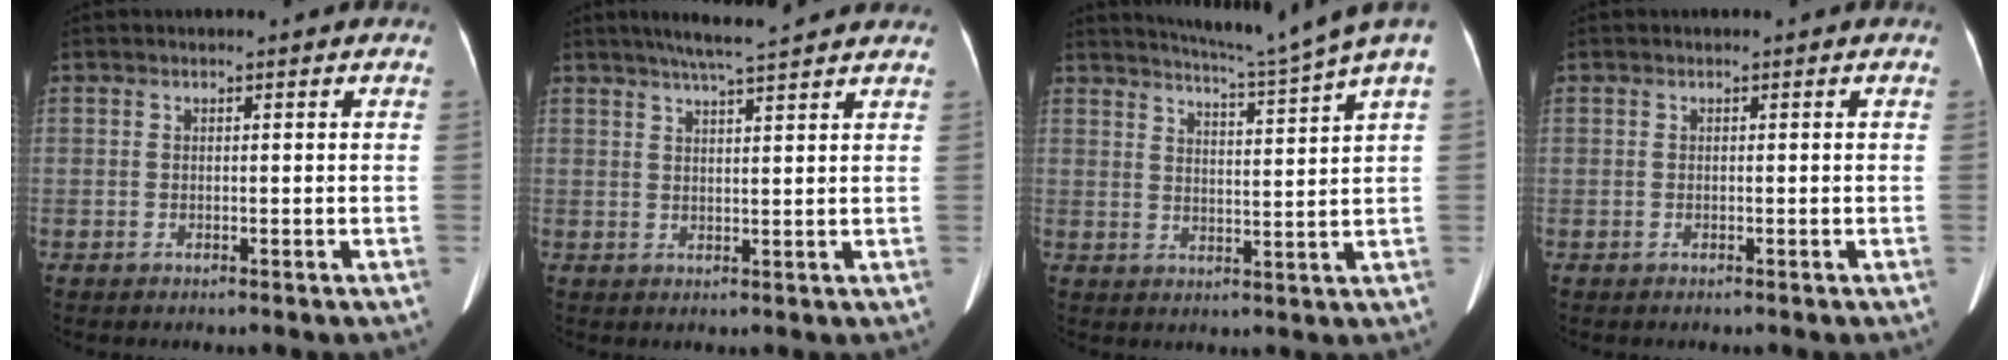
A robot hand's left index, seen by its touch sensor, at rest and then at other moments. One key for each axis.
{"total": 8.4, "fx": 7.2, "fy": -0.2, "fz": 4.2, "tx": -0.069, "ty": 0.027, "tz": 0.098}
{"total": 9.8, "fx": 8.4, "fy": -2.5, "fz": 4.3, "tx": -0.076, "ty": -0.026, "tz": 0.121}
{"total": 0.0}